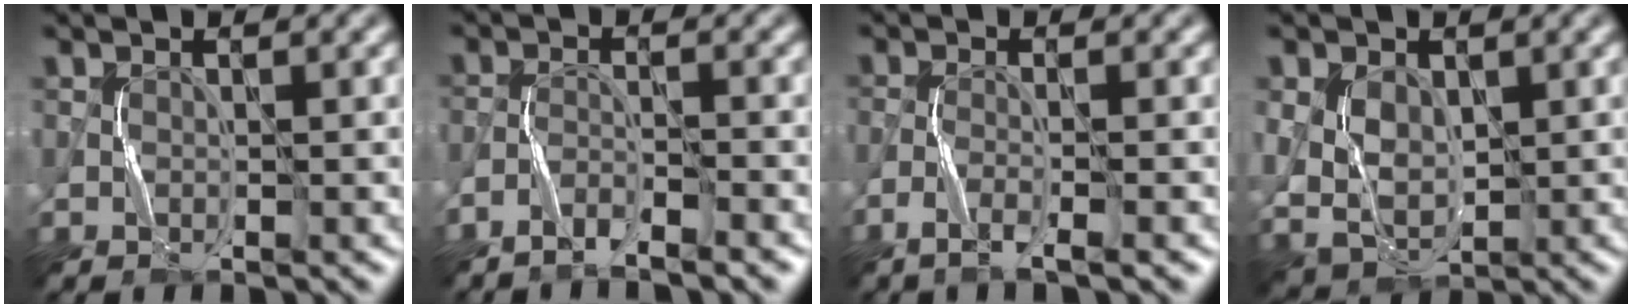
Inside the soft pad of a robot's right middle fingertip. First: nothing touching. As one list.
[{"total": 2.4, "force": [-2.3, -0.1, 0.8], "torque": [-0.020, 0.003, -0.046]}, {"total": 2.2, "force": [-1.6, -0.2, 1.5], "torque": [-0.036, -0.001, -0.036]}, {"total": 3.6, "force": [0.8, 2.6, 2.4], "torque": [-0.055, -0.007, 0.021]}]